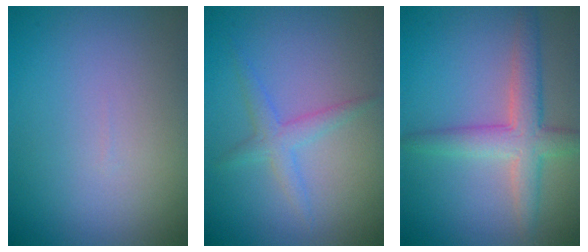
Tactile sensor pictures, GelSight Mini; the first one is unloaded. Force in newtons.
{"total": 2.0, "press": 2.0, "slide": 0.1}
{"total": 4.3, "press": 4.3, "slide": 0.1}